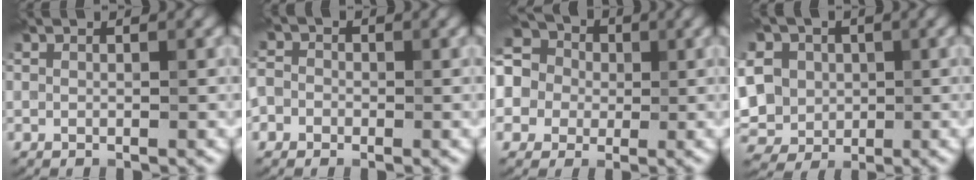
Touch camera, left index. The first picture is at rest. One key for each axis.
{"total": 2.9, "fx": -0.7, "fy": 2.7, "fz": 0.8, "tx": 0.006, "ty": 0.020, "tz": -0.043}
{"total": 12.8, "fx": 2.5, "fy": 11.5, "fz": 4.9, "tx": -0.132, "ty": 0.033, "tz": 0.011}
{"total": 13.1, "fx": 2.2, "fy": 11.1, "fz": 6.6, "tx": -0.161, "ty": 0.023, "tz": 0.019}